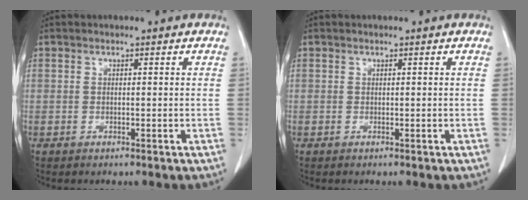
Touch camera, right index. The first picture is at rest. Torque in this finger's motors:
{"motor_torque": [0.00, 0.00, 0.00, 0.00]}